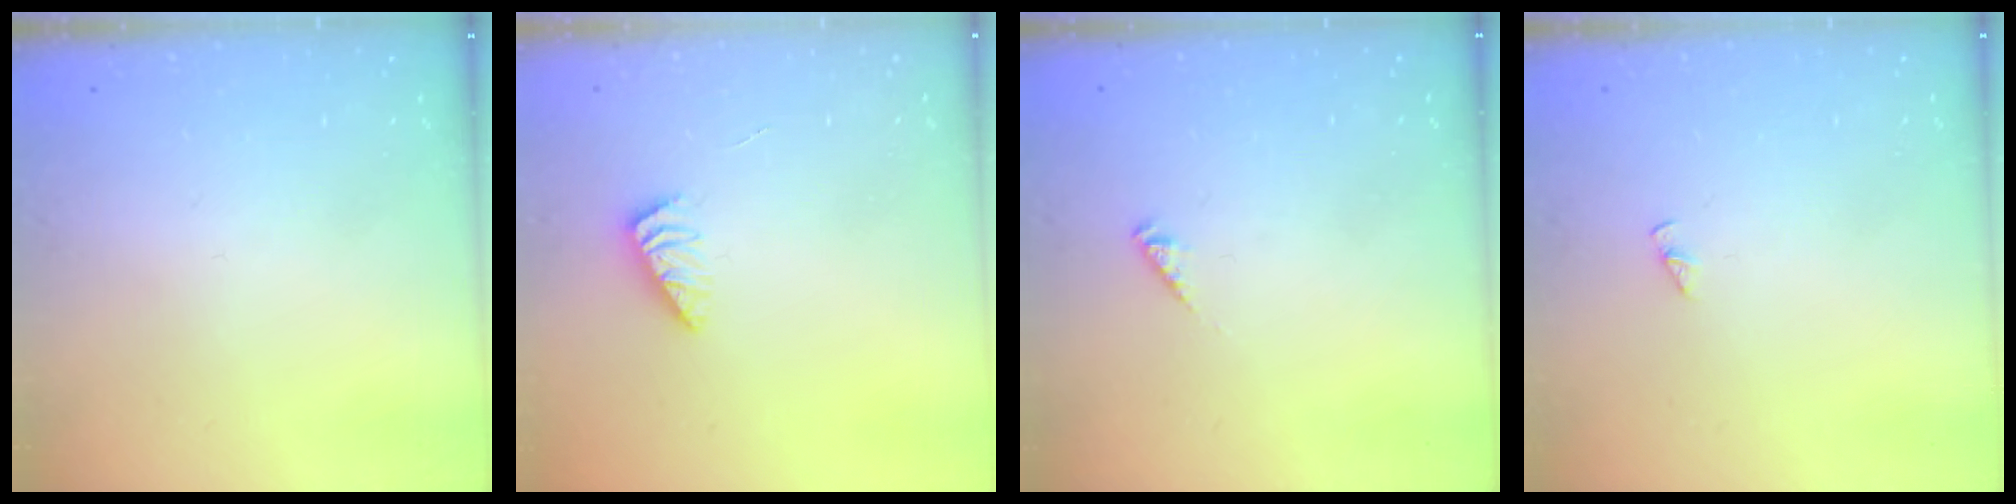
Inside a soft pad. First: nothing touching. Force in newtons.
{"total": 2.8, "press": 2.8, "slide": 0.4}
{"total": 1.7, "press": 1.7, "slide": 0.4}
{"total": 0.8, "press": 0.8, "slide": 0.1}